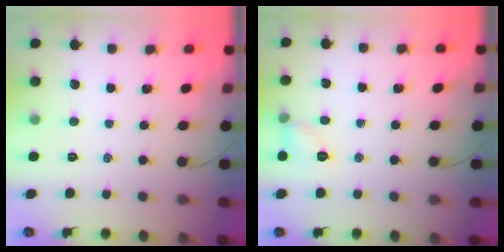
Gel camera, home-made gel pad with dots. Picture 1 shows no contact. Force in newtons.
{"total": 6.2, "press": 6.1, "slide": 1.0}